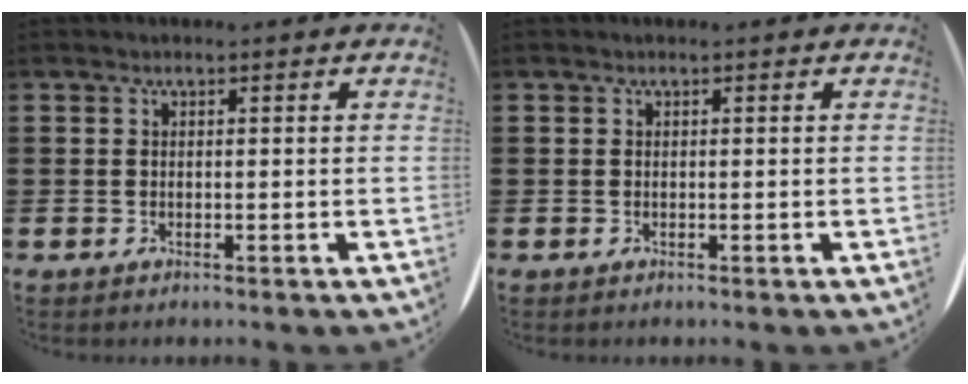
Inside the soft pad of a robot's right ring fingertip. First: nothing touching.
{"total": 0.0}